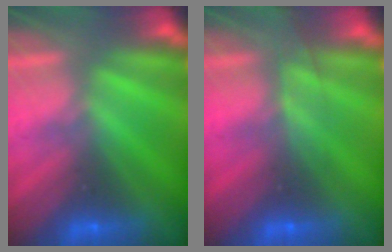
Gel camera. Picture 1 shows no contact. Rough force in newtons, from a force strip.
{"total": 2.5}